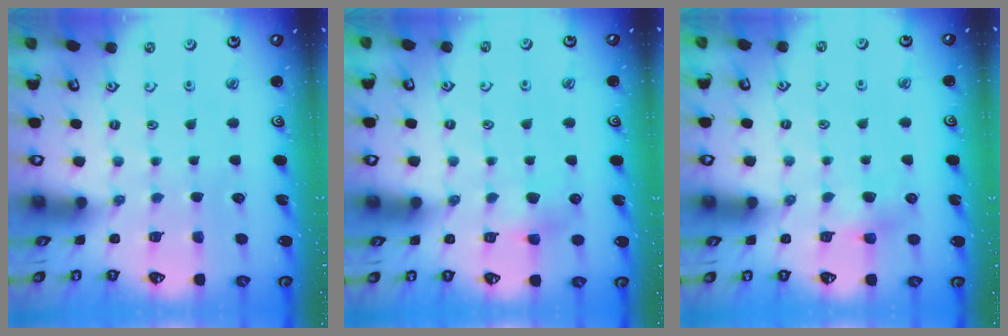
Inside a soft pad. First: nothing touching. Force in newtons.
{"total": 5.3, "press": 5.3, "slide": 0.6}
{"total": 4.1, "press": 4.1, "slide": 0.5}